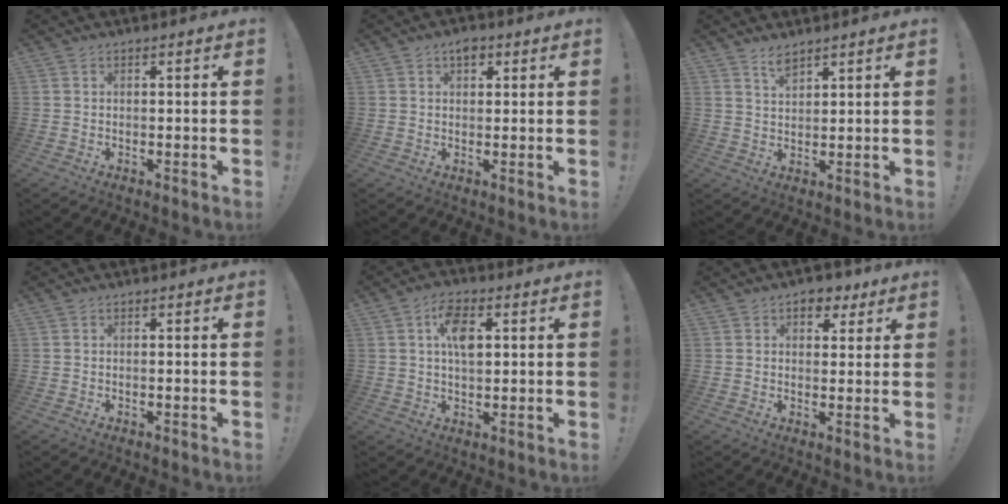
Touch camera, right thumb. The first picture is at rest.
{"total": 3.3, "force": [1.7, 2.2, 1.7], "torque": [-0.012, -0.005, 0.025]}
{"total": 4.1, "force": [3.3, 1.3, 1.9], "torque": [-0.026, -0.022, 0.057]}
{"total": 0.0}
{"total": 8.2, "force": [2.3, 4.6, 6.4], "torque": [-0.094, 0.002, 0.038]}
{"total": 6.0, "force": [3.2, 4.3, 2.7], "torque": [-0.020, -0.013, 0.053]}